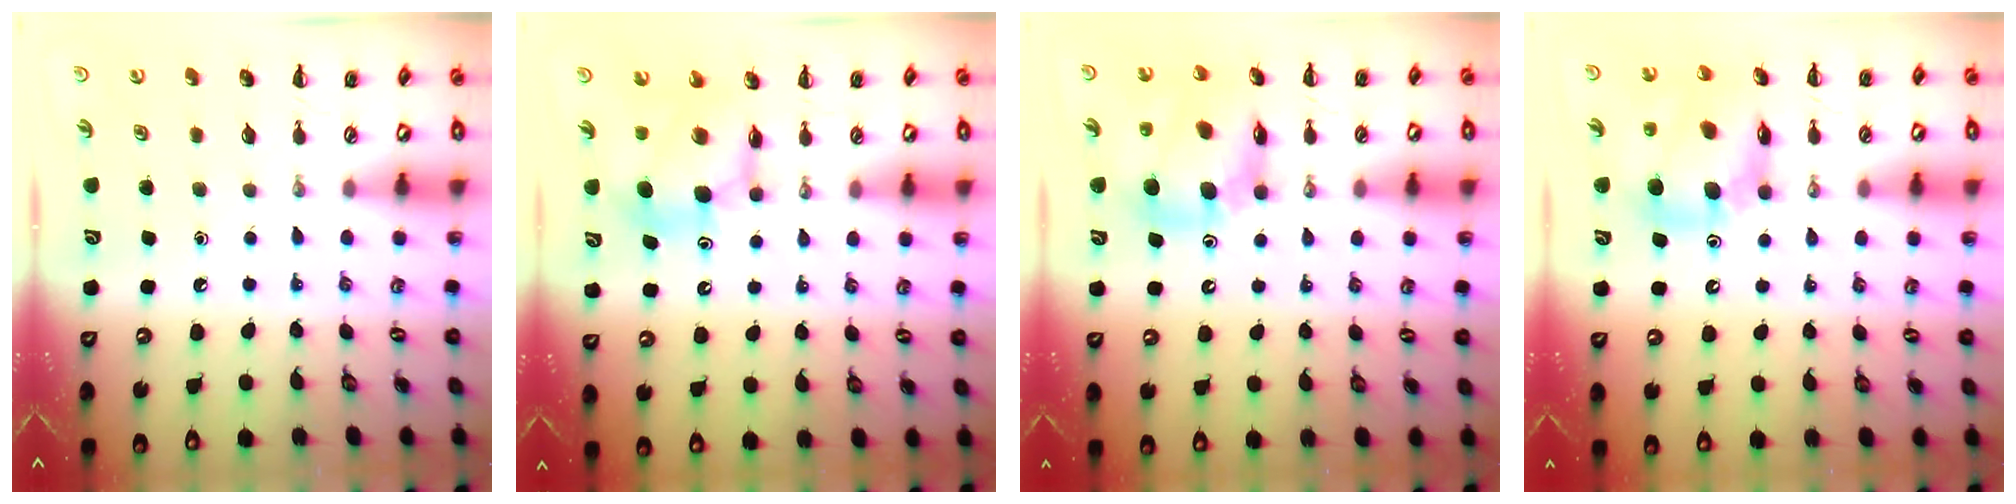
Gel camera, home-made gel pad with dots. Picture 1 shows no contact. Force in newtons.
{"total": 7.4, "press": 7.4, "slide": 0.6}
{"total": 11.6, "press": 11.1, "slide": 3.3}
{"total": 11.6, "press": 11.1, "slide": 3.3}